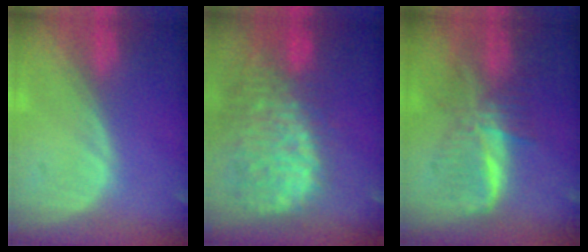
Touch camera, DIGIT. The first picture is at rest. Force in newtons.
{"total": 14.4, "press": 11.7, "slide": 8.3}
{"total": 6.1, "press": 6.1, "slide": 0.1}